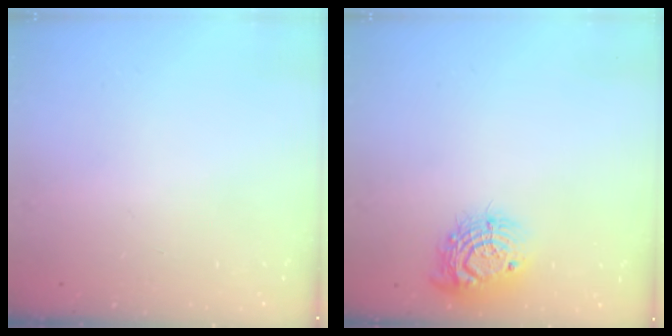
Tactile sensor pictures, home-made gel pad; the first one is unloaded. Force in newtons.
{"total": 12.3, "press": 12.3, "slide": 0.9}